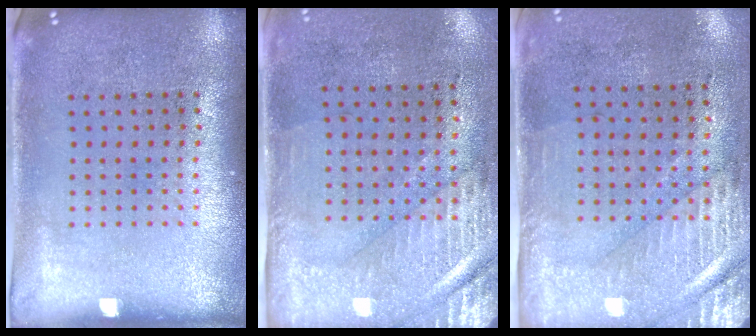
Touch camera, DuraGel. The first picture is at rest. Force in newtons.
{"total": 3.0, "press": 2.5, "slide": 1.5}
{"total": 3.0, "press": 2.4, "slide": 1.6}